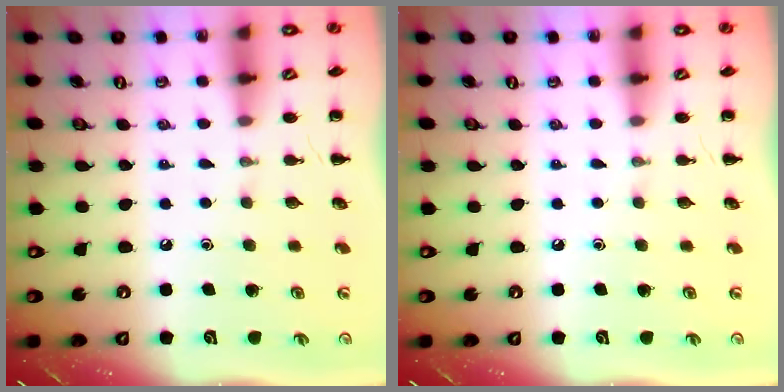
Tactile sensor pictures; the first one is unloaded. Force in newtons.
{"total": 0.0}